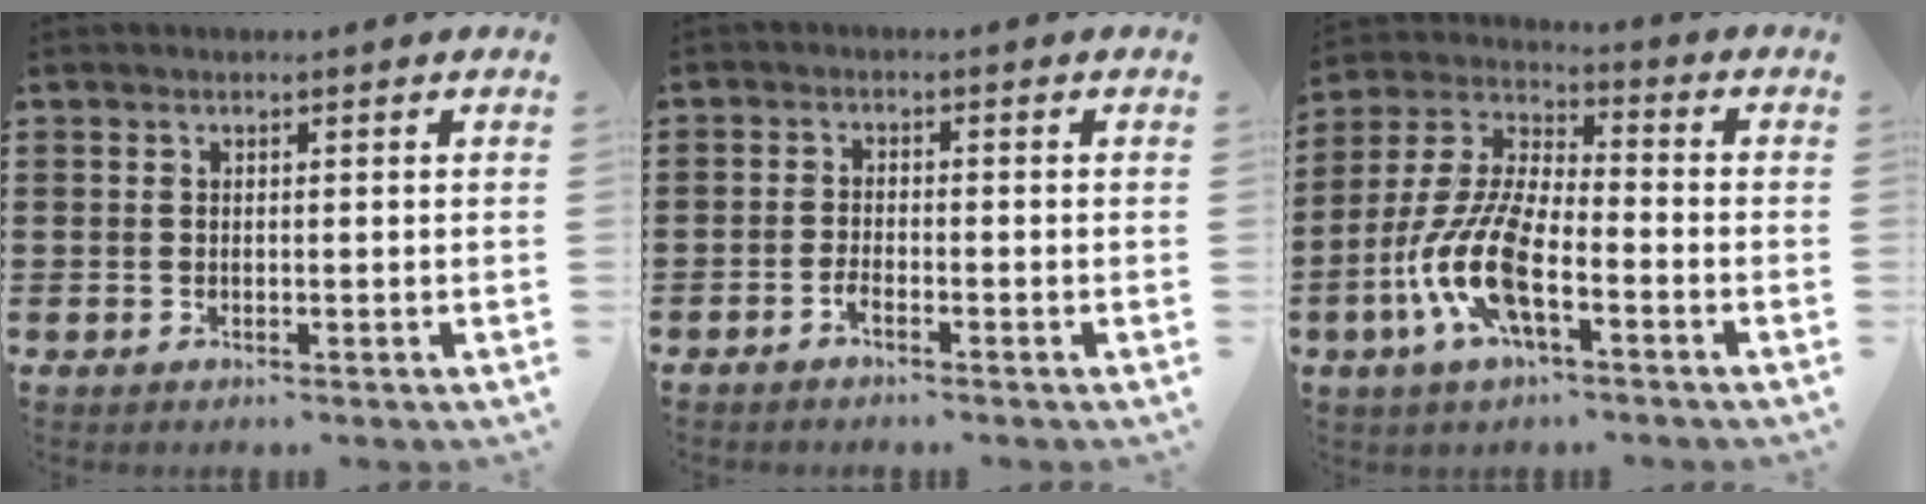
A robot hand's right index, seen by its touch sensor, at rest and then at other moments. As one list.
[{"total": 1.6, "force": [-1.3, 0.3, 0.8], "torque": [-0.019, 0.000, -0.024]}, {"total": 11.6, "force": [-4.5, 4.2, 9.8], "torque": [-0.237, -0.011, -0.090]}]